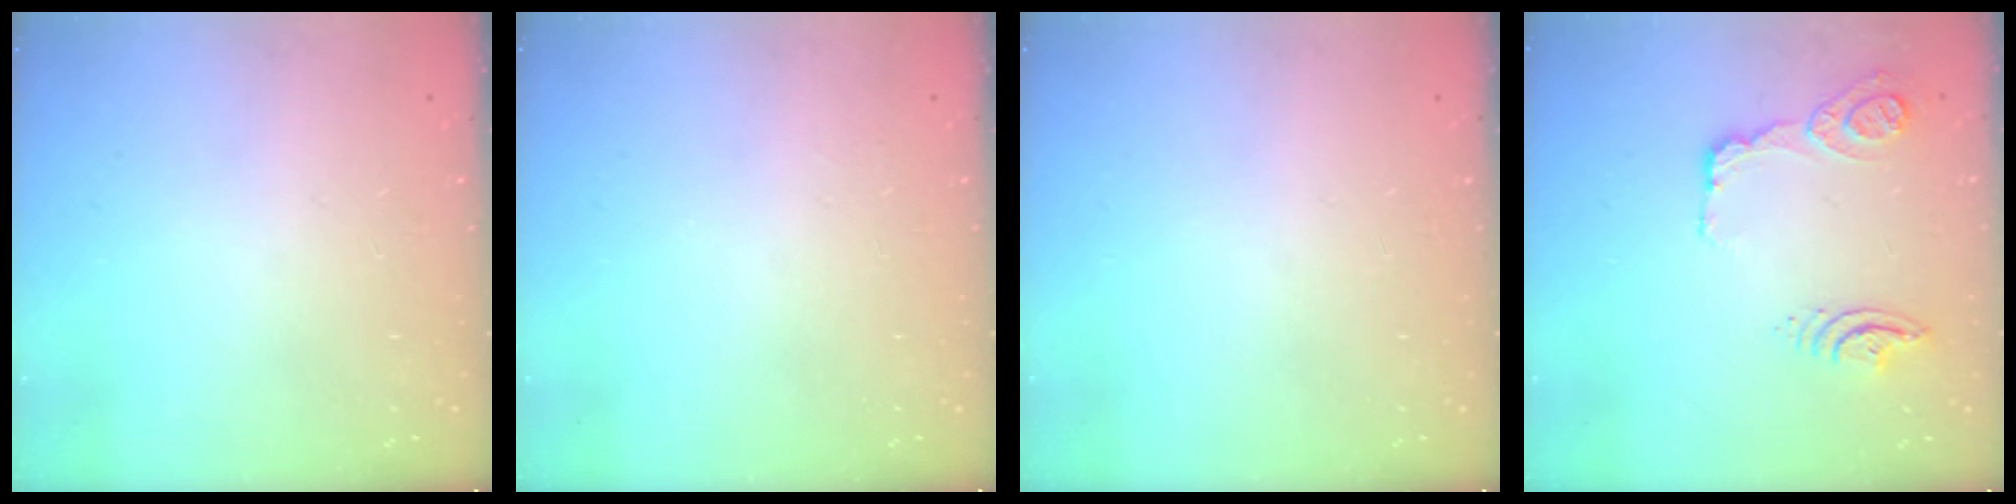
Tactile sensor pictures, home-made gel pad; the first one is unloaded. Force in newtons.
{"total": 5.0, "press": 5.0, "slide": 0.5}
{"total": 0.0}
{"total": 21.3, "press": 16.2, "slide": 13.8}